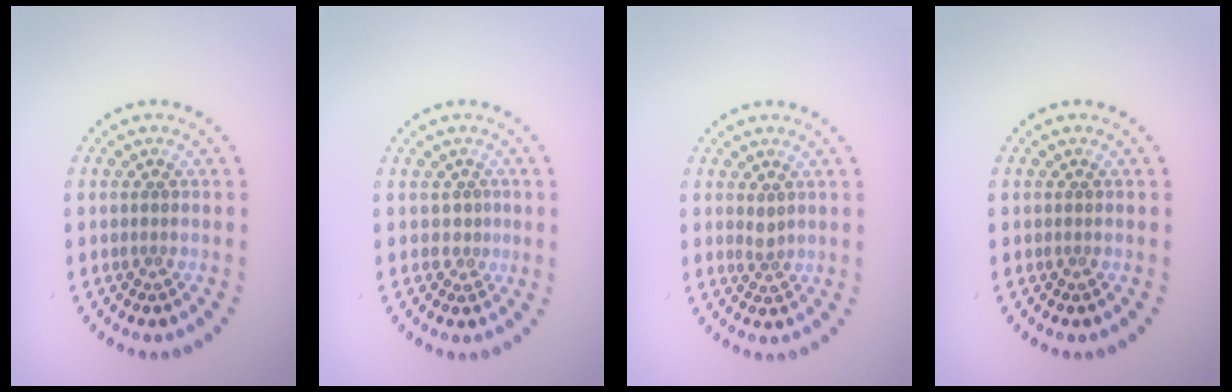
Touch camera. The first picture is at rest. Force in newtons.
{"total": 0.9, "press": 0.3, "slide": 0.8}
{"total": 1.1, "press": 0.8, "slide": 0.7}
{"total": 0.0}